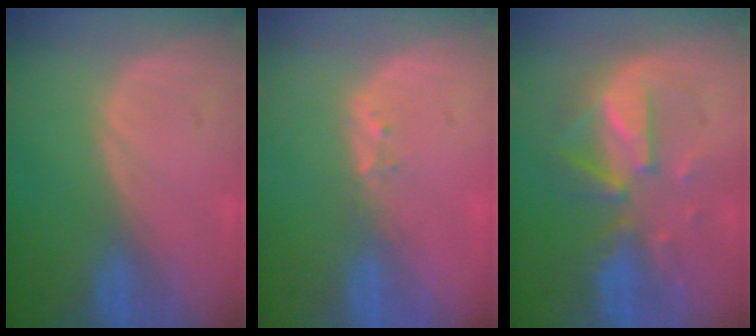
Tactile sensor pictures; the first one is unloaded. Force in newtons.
{"total": 1.7, "press": 1.5, "slide": 0.9}
{"total": 8.1, "press": 8.0, "slide": 1.4}